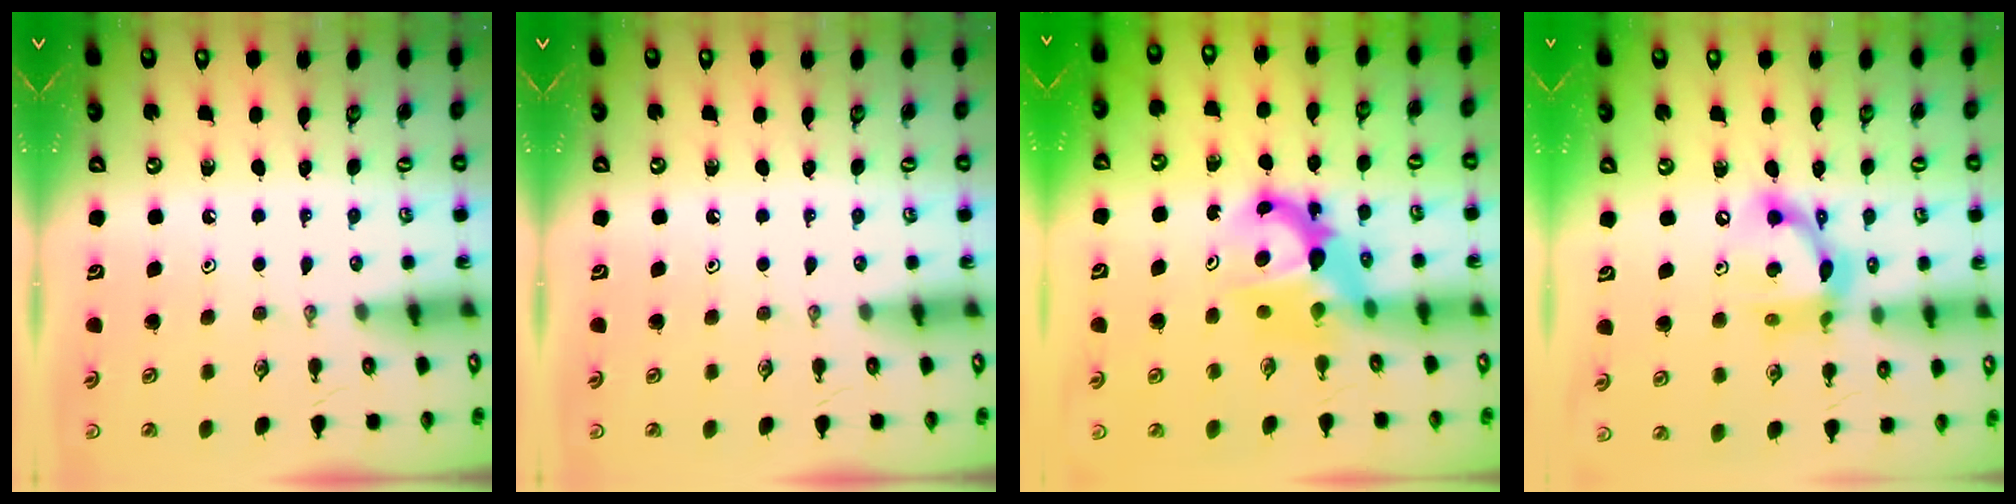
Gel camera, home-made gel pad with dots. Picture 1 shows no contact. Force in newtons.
{"total": 0.0}
{"total": 7.5, "press": 7.5, "slide": 0.6}
{"total": 13.9, "press": 13.9, "slide": 0.8}